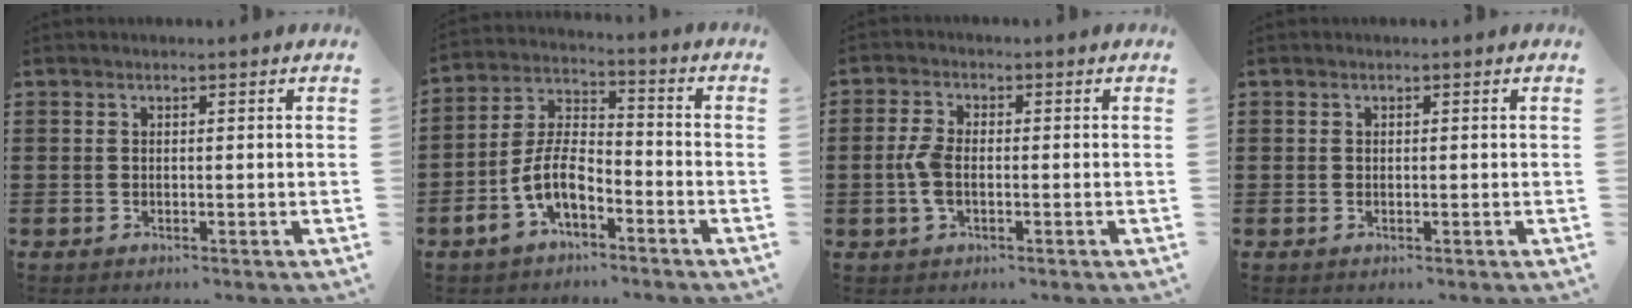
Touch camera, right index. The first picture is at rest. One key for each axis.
{"total": 8.1, "fx": -3.8, "fy": 3.8, "fz": 6.1, "tx": -0.144, "ty": -0.001, "tz": -0.077}
{"total": 4.2, "fx": -0.8, "fy": 2.0, "fz": 3.6, "tx": -0.095, "ty": -0.006, "tz": -0.022}
{"total": 0.0}